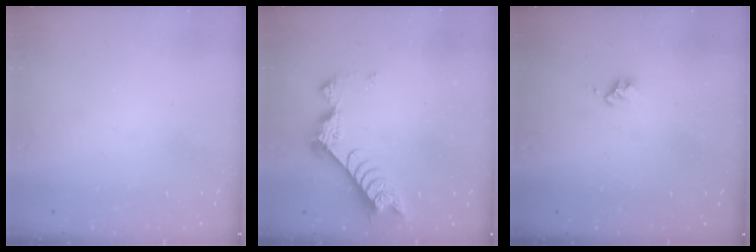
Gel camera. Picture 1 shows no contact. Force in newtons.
{"total": 7.4, "press": 7.3, "slide": 1.0}
{"total": 2.7, "press": 2.6, "slide": 0.4}